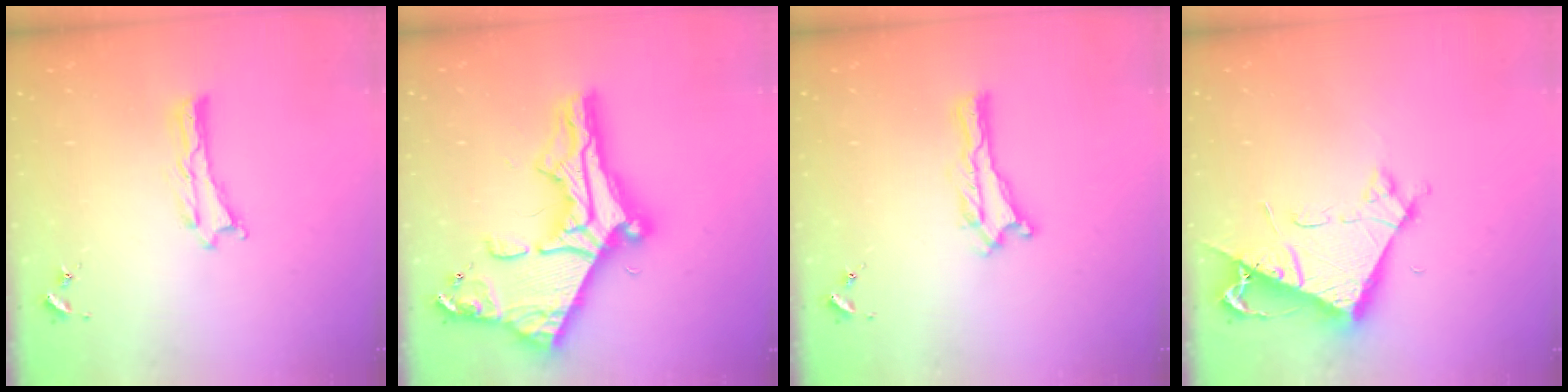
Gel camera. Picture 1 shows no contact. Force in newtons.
{"total": 14.3, "press": 14.3, "slide": 1.2}
{"total": 0.0}
{"total": 7.1, "press": 7.1, "slide": 0.8}